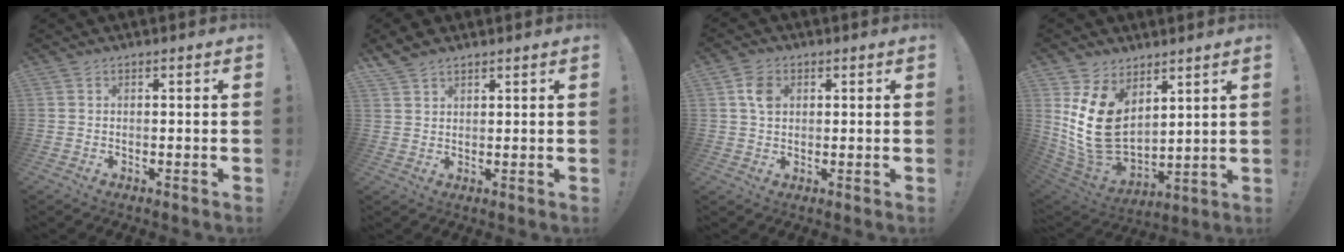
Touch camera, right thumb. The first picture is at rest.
{"total": 3.8, "force": [3.2, 1.6, 1.3], "torque": [-0.013, -0.019, 0.059]}
{"total": 5.0, "force": [1.4, 3.7, 3.1], "torque": [-0.041, 0.000, 0.026]}
{"total": 16.6, "force": [4.8, 11.4, 11.1], "torque": [-0.229, -0.039, 0.099]}